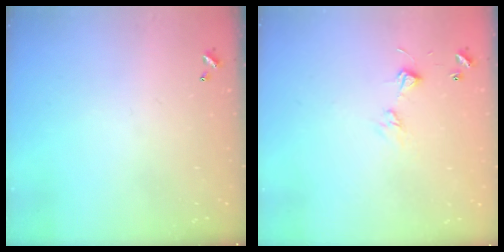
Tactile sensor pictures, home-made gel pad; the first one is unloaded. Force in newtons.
{"total": 4.6, "press": 4.6, "slide": 0.6}